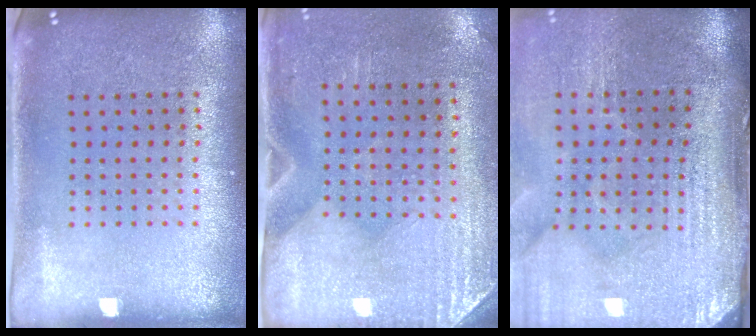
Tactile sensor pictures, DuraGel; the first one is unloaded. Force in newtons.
{"total": 3.0, "press": 2.5, "slide": 1.5}
{"total": 4.7, "press": 3.9, "slide": 2.5}